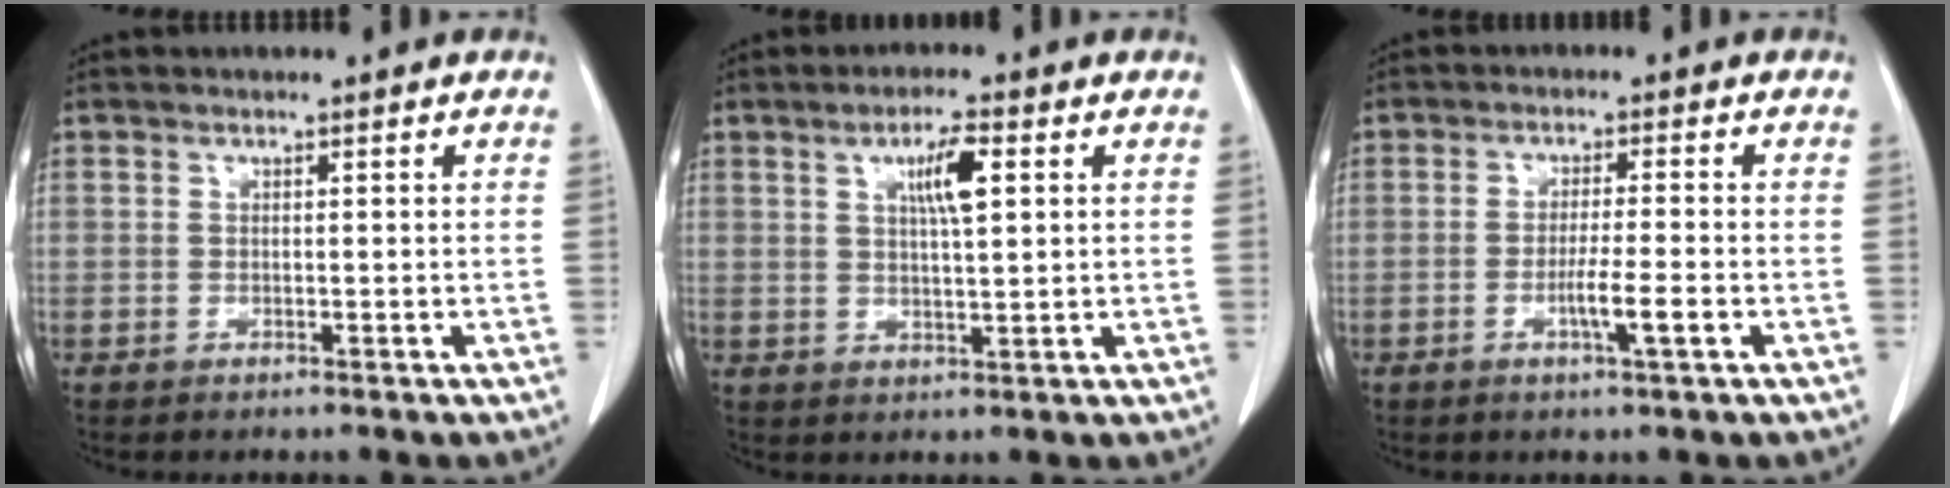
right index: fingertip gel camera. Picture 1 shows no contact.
{"total": 5.4, "force": [1.9, 0.7, 5.0], "torque": [-0.089, 0.002, 0.034]}
{"total": 4.6, "force": [-1.6, -0.2, 4.3], "torque": [-0.074, -0.006, -0.028]}